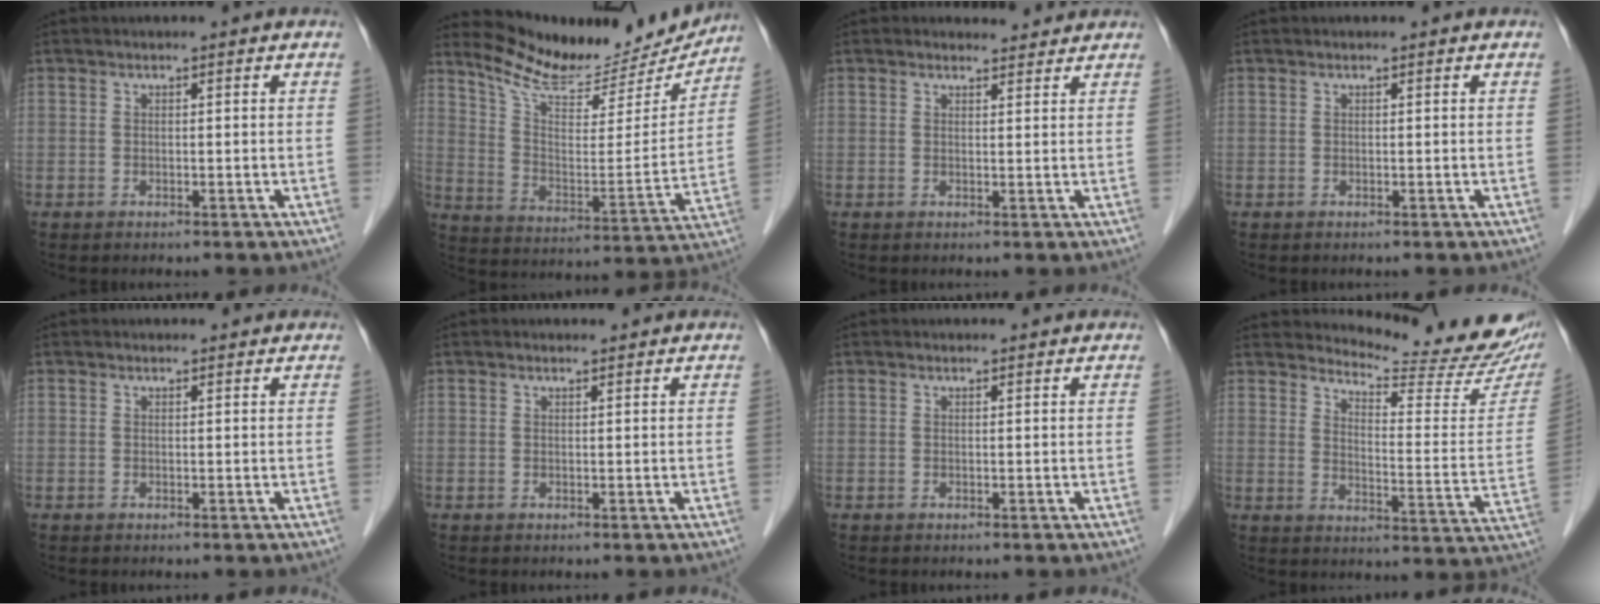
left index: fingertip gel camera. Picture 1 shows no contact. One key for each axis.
{"total": 18.6, "fx": 17.5, "fy": 3.8, "fz": 5.0, "tx": -0.085, "ty": -0.033, "tz": 0.258}
{"total": 2.2, "fx": 2.1, "fy": 0.7, "fz": -0.1, "tx": -0.005, "ty": 0.003, "tz": 0.025}
{"total": 0.0}
{"total": 1.6, "fx": 1.5, "fy": 0.5, "fz": 0.2, "tx": -0.010, "ty": 0.008, "tz": 0.015}
{"total": 0.7, "fx": 0.7, "fy": 0.1, "fz": 0.0, "tx": -0.011, "ty": 0.000, "tz": 0.011}
{"total": 0.8, "fx": 0.8, "fy": 0.2, "fz": 0.1, "tx": -0.009, "ty": 0.005, "tz": 0.011}
{"total": 17.5, "fx": 16.6, "fy": 1.5, "fz": 5.2, "tx": -0.073, "ty": -0.099, "tz": 0.194}